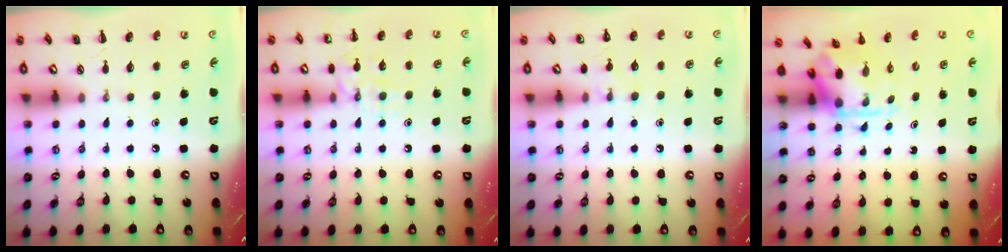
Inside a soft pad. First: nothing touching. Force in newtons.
{"total": 9.9, "press": 9.9, "slide": 1.0}
{"total": 7.8, "press": 7.4, "slide": 2.3}
{"total": 3.7, "press": 3.6, "slide": 0.9}